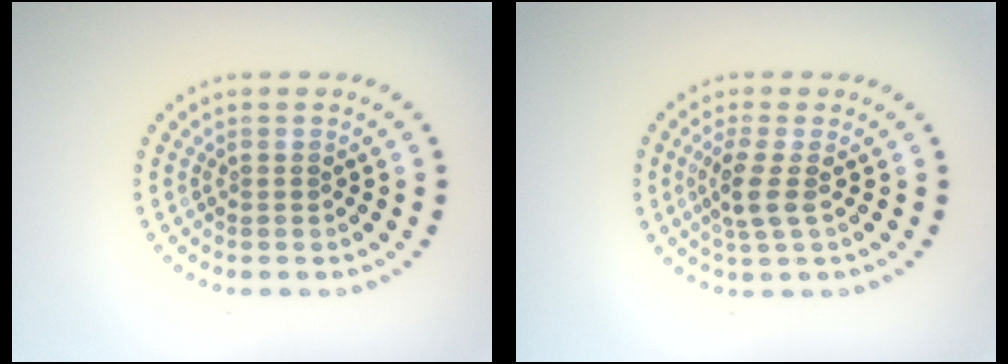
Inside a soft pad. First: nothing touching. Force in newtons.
{"total": 2.6, "press": 2.0, "slide": 1.6}